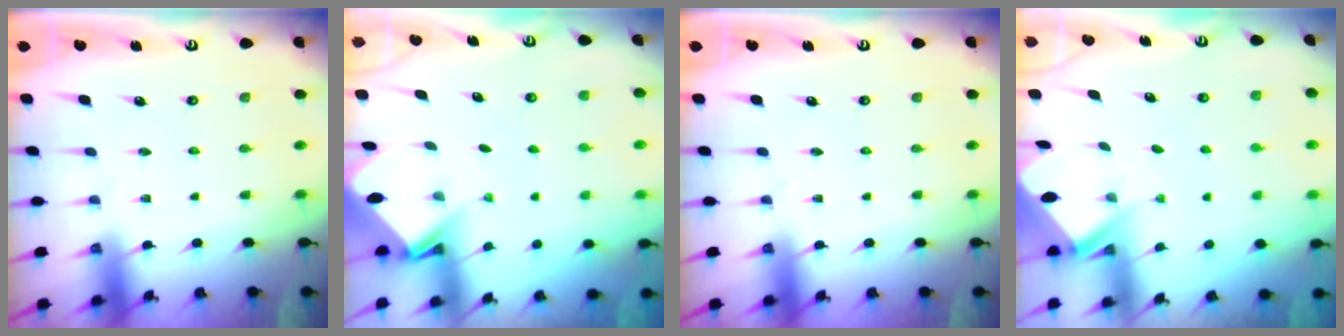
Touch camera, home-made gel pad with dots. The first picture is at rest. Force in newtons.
{"total": 3.4, "press": 3.4, "slide": 0.2}
{"total": 0.0}
{"total": 2.9, "press": 2.9, "slide": 0.3}